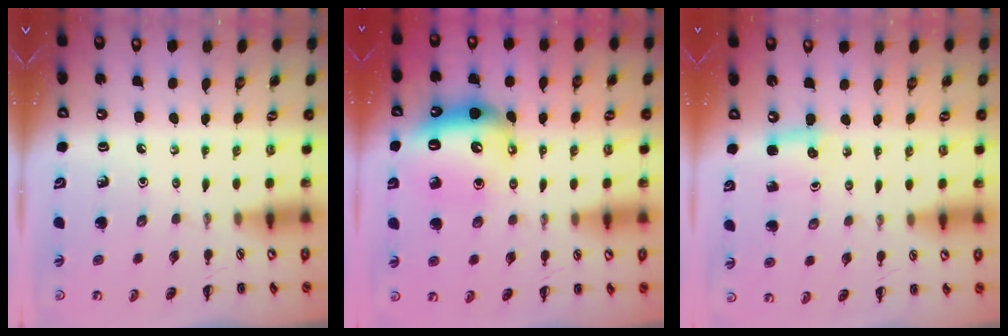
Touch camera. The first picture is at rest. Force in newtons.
{"total": 11.6, "press": 11.6, "slide": 1.2}
{"total": 2.8, "press": 2.6, "slide": 0.9}